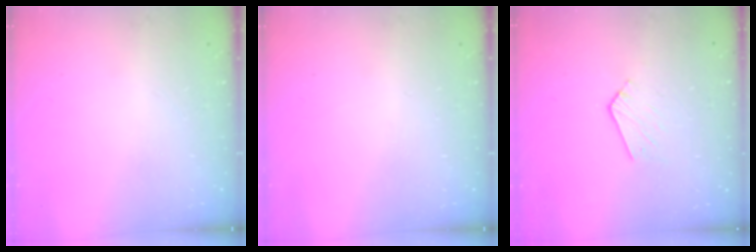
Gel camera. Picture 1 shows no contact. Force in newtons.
{"total": 0.0}
{"total": 4.2, "press": 4.2, "slide": 0.4}